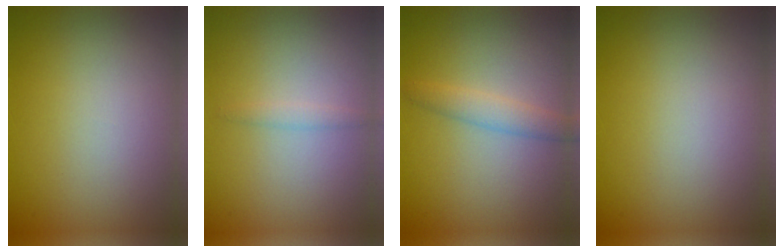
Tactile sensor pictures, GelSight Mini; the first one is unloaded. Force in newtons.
{"total": 0.9, "press": 0.9, "slide": 0.0}
{"total": 2.0, "press": 2.0, "slide": 0.0}
{"total": 0.0}